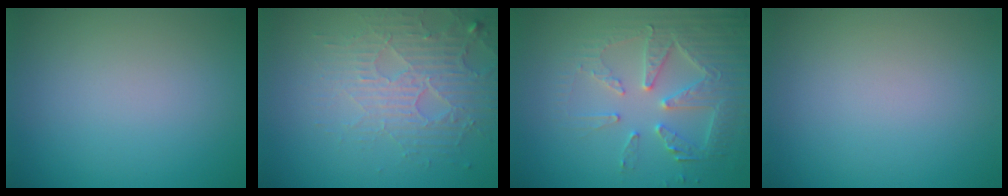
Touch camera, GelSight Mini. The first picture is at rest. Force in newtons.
{"total": 3.8, "press": 3.6, "slide": 1.2}
{"total": 4.5, "press": 4.4, "slide": 0.7}
{"total": 0.0}